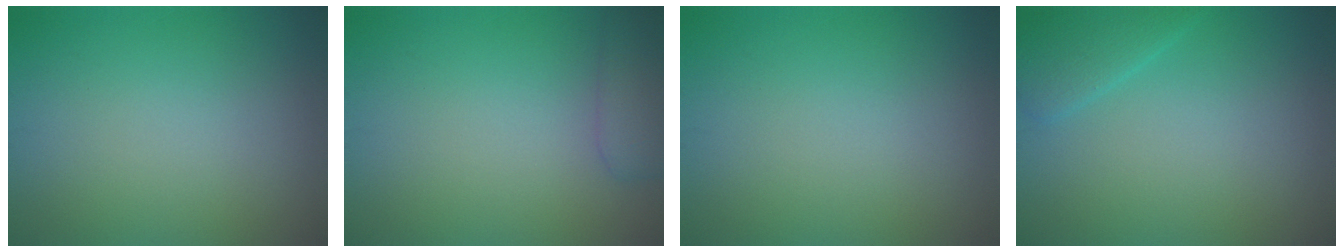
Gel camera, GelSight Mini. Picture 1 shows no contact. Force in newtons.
{"total": 2.5, "press": 2.5, "slide": 0.2}
{"total": 0.0}
{"total": 2.2, "press": 2.2, "slide": 0.1}